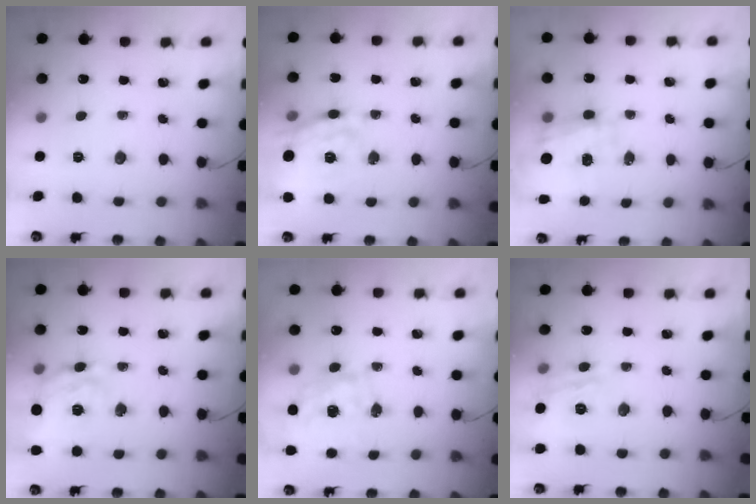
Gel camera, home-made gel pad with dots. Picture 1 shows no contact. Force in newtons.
{"total": 20.6, "press": 20.6, "slide": 1.2}
{"total": 3.4, "press": 3.2, "slide": 1.1}
{"total": 12.3, "press": 11.9, "slide": 3.3}
{"total": 1.5, "press": 1.3, "slide": 0.8}
{"total": 9.2, "press": 9.1, "slide": 0.6}